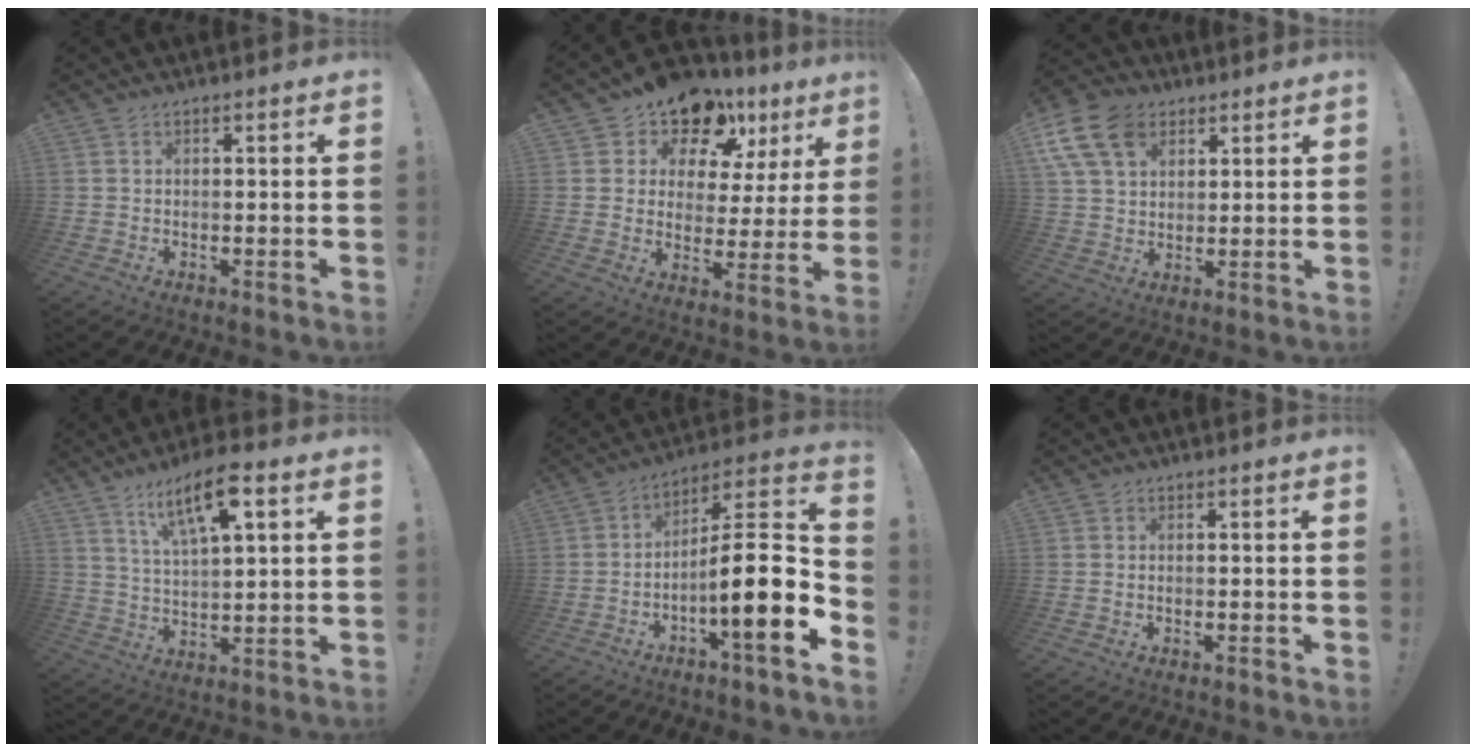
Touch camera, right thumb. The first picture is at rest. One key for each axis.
{"total": 13.1, "fx": 10.0, "fy": 6.8, "fz": 4.9, "tx": -0.076, "ty": -0.078, "tz": 0.175}
{"total": 14.2, "fx": 6.5, "fy": 9.9, "fz": 7.9, "tx": -0.144, "ty": -0.029, "tz": 0.127}
{"total": 12.4, "fx": 6.2, "fy": 3.9, "fz": 9.9, "tx": -0.163, "ty": -0.017, "tz": 0.103}
{"total": 15.0, "fx": -3.7, "fy": 1.2, "fz": 14.5, "tx": -0.229, "ty": -0.001, "tz": -0.070}
{"total": 0.9, "fx": -0.9, "fy": 0.0, "fz": 0.2, "tx": -0.005, "ty": 0.001, "tz": -0.015}